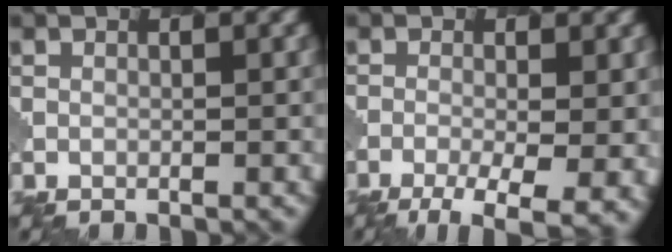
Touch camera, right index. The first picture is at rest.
{"total": 6.7, "force": [-3.1, 2.3, 5.5], "torque": [-0.095, -0.016, -0.040]}